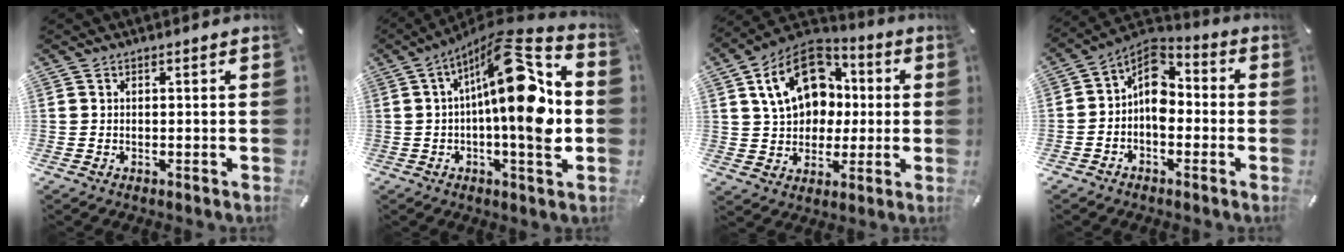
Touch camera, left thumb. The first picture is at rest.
{"total": 22.2, "force": [1.8, 7.0, 21.0], "torque": [-0.323, -0.019, 0.023]}
{"total": 17.8, "force": [4.1, 14.0, 10.2], "torque": [-0.183, 0.002, 0.079]}
{"total": 8.5, "force": [-1.0, 6.2, 5.7], "torque": [-0.107, -0.006, -0.024]}